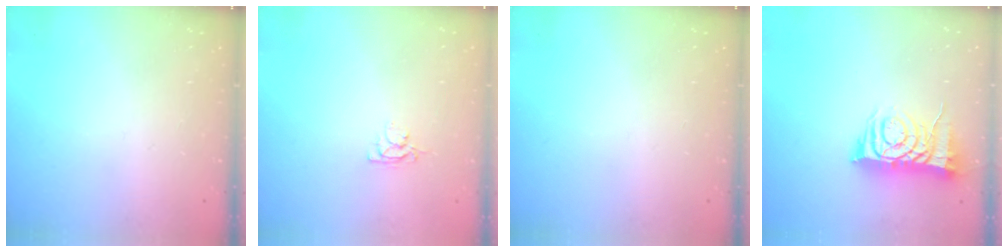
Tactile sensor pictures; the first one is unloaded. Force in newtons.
{"total": 2.9, "press": 2.9, "slide": 0.3}
{"total": 0.0}
{"total": 8.5, "press": 8.5, "slide": 0.9}